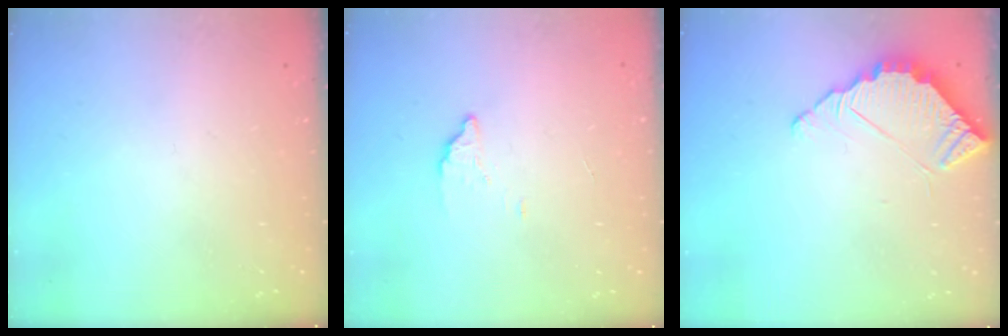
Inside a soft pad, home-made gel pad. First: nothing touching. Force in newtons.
{"total": 2.0, "press": 2.0, "slide": 0.1}
{"total": 4.4, "press": 4.4, "slide": 0.3}